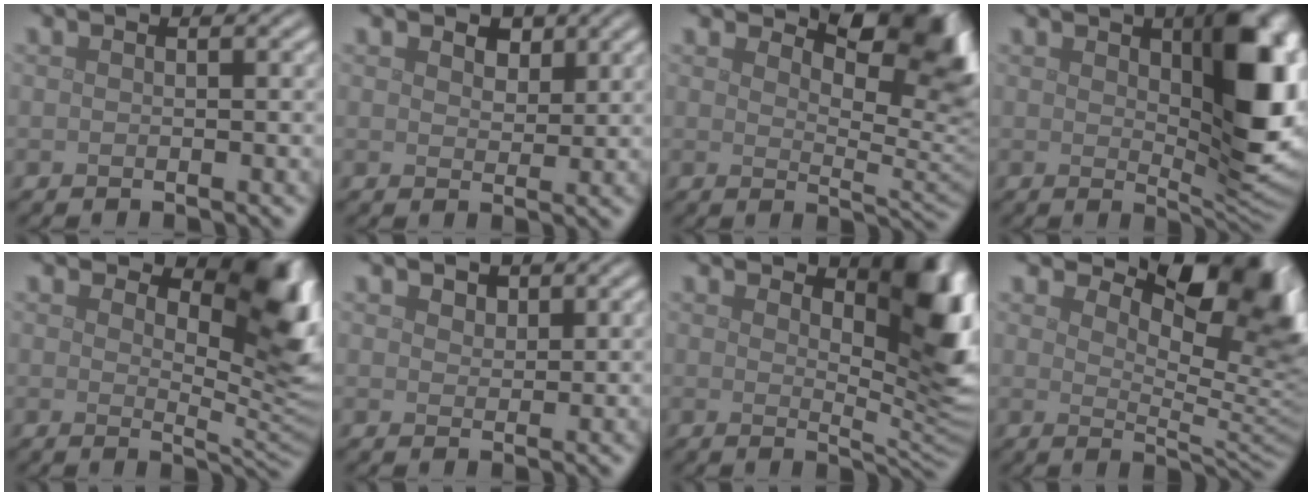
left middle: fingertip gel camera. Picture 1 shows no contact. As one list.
[{"total": 2.0, "force": [1.4, 1.2, 0.9], "torque": [-0.017, -0.006, 0.019]}, {"total": 6.7, "force": [4.1, 2.7, 4.6], "torque": [-0.055, -0.010, 0.058]}, {"total": 10.5, "force": [2.4, 4.5, 9.1], "torque": [-0.118, -0.007, 0.048]}, {"total": 7.3, "force": [3.4, 3.2, 5.7], "torque": [-0.072, -0.008, 0.045]}, {"total": 1.1, "force": [0.9, 0.7, 0.2], "torque": [-0.009, -0.002, 0.016]}, {"total": 6.9, "force": [3.0, 2.4, 5.7], "torque": [-0.071, -0.011, 0.044]}, {"total": 10.9, "force": [6.1, 4.5, 7.8], "torque": [-0.104, 0.000, 0.099]}]